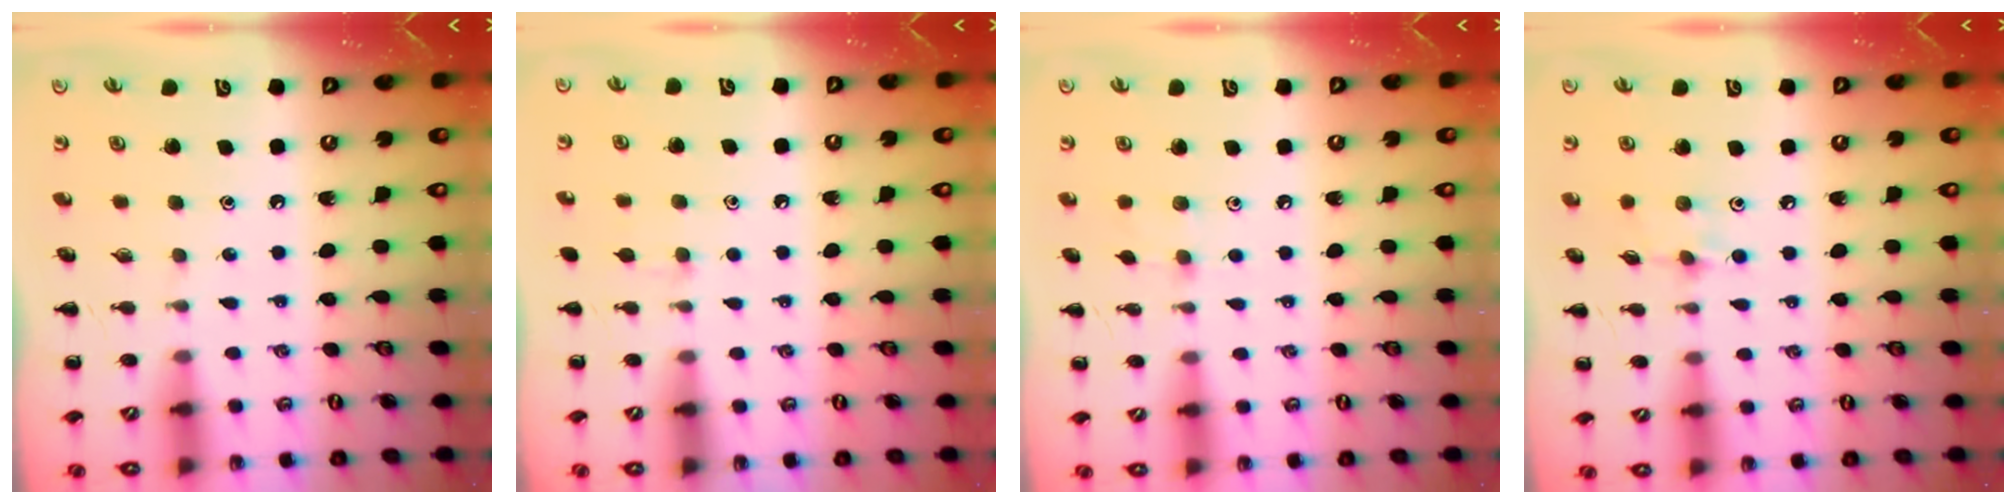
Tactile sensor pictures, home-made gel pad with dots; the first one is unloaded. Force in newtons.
{"total": 4.1, "press": 3.7, "slide": 1.6}
{"total": 5.3, "press": 4.9, "slide": 1.8}
{"total": 5.9, "press": 5.7, "slide": 1.6}